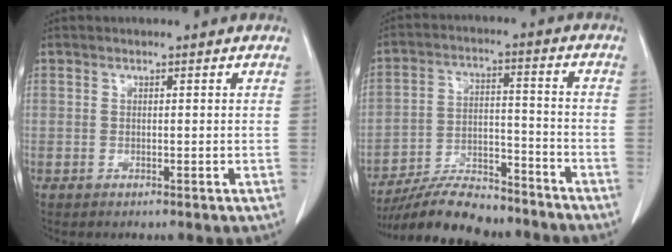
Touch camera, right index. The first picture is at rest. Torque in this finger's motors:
{"motor_torque": [0.76, -1.00, 0.35, 0.08]}